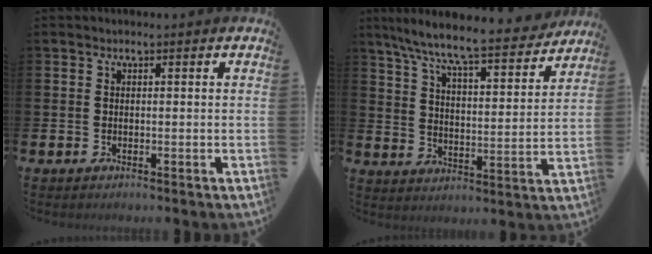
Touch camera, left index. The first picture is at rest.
{"total": 9.2, "force": [8.3, 0.9, 3.9], "torque": [-0.101, -0.057, 0.138]}